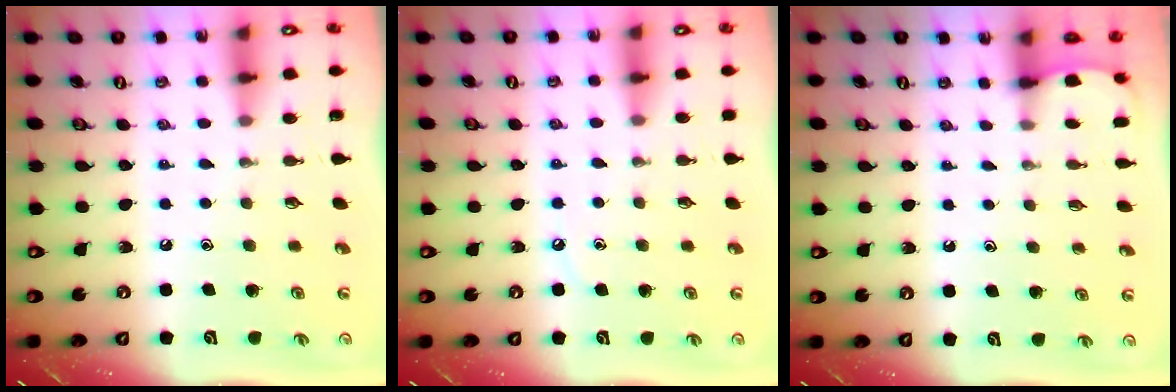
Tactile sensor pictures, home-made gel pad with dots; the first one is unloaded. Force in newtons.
{"total": 3.6, "press": 3.5, "slide": 0.6}
{"total": 1.2, "press": 1.2, "slide": 0.1}